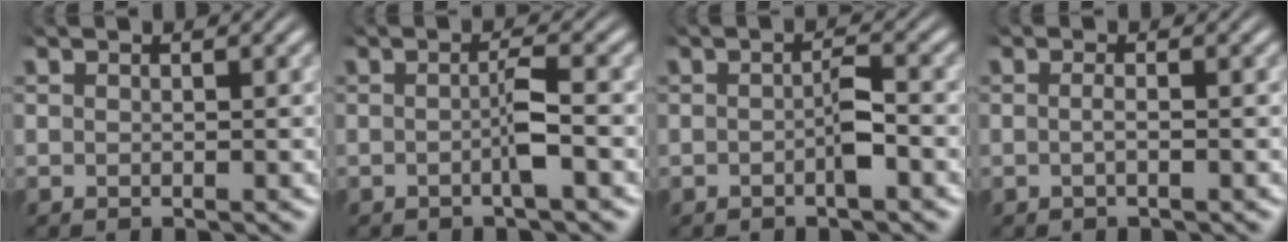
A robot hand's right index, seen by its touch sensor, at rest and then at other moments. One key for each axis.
{"total": 1.9, "fx": -0.7, "fy": -0.1, "fz": 1.8, "tx": -0.021, "ty": 0.006, "tz": -0.017}
{"total": 1.6, "fx": -0.7, "fy": 0.1, "fz": 1.4, "tx": -0.015, "ty": 0.003, "tz": -0.013}
{"total": 0.9, "fx": -0.5, "fy": -0.1, "fz": 0.8, "tx": -0.019, "ty": -0.005, "tz": -0.009}